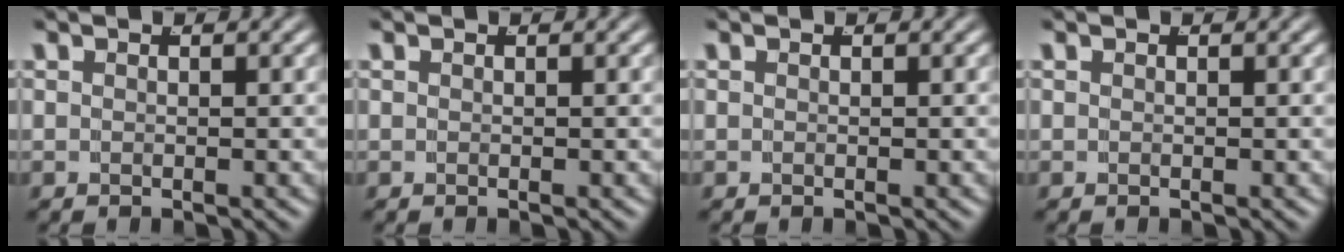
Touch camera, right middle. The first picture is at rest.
{"total": 0.0}
{"total": 0.0}
{"total": 0.0}